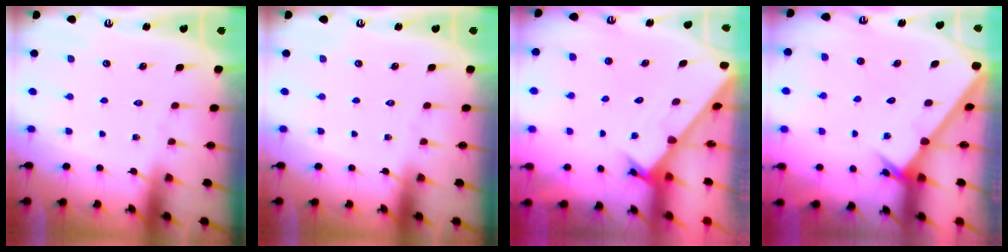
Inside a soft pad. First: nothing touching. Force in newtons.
{"total": 0.0}
{"total": 1.7, "press": 1.7, "slide": 0.1}
{"total": 2.2, "press": 2.2, "slide": 0.2}